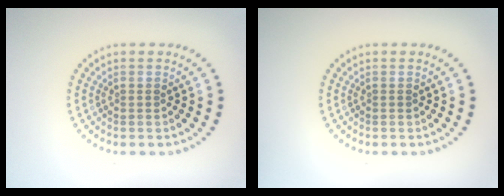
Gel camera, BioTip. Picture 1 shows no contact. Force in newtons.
{"total": 0.0}